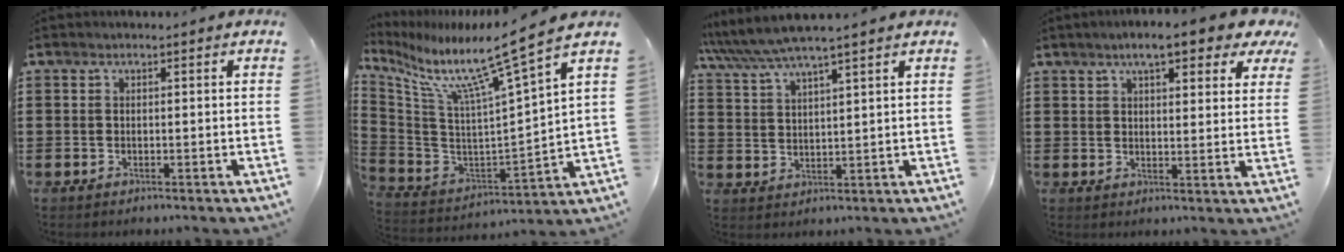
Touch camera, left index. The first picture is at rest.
{"total": 10.1, "force": [7.9, -0.9, 6.2], "torque": [-0.146, -0.073, 0.118]}
{"total": 5.3, "force": [4.7, -0.1, 2.6], "torque": [-0.064, -0.017, 0.081]}
{"total": 7.3, "force": [5.5, 1.7, 4.5], "torque": [-0.079, -0.011, 0.092]}